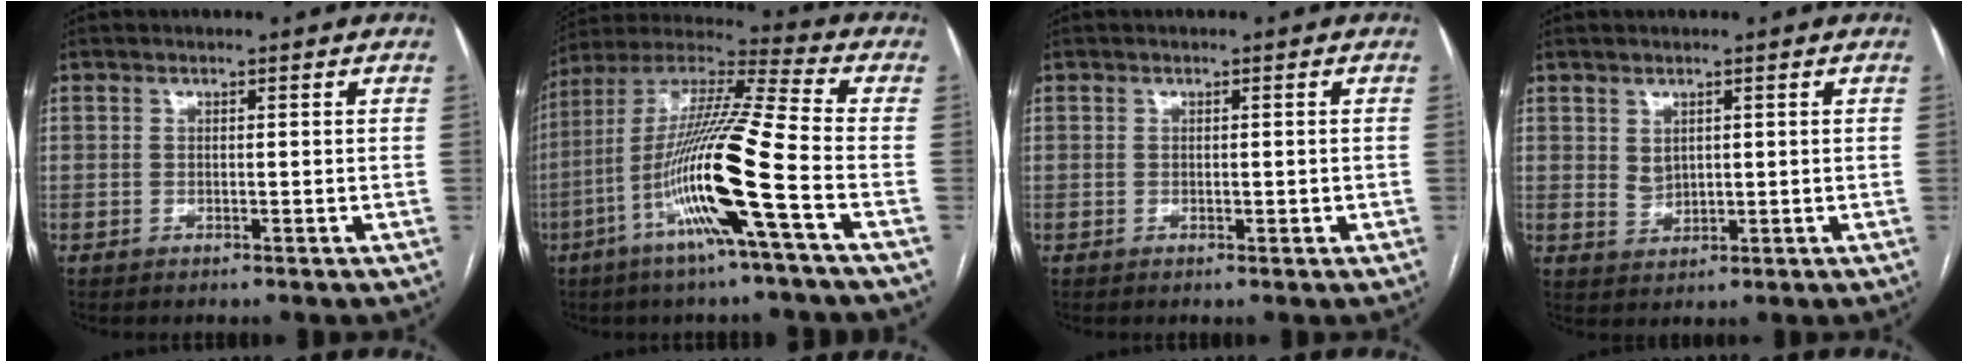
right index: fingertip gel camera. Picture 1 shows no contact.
{"total": 18.0, "force": [-6.2, -1.1, 16.9], "torque": [-0.332, -0.007, -0.124]}
{"total": 0.8, "force": [-0.2, 0.4, 0.7], "torque": [-0.011, 0.000, 0.001]}
{"total": 2.4, "force": [0.9, 1.7, 1.4], "torque": [-0.029, 0.000, 0.027]}